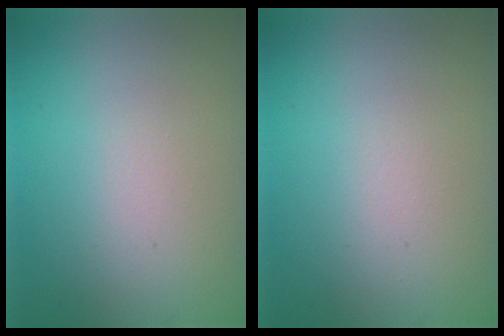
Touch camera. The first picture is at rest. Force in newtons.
{"total": 0.0}